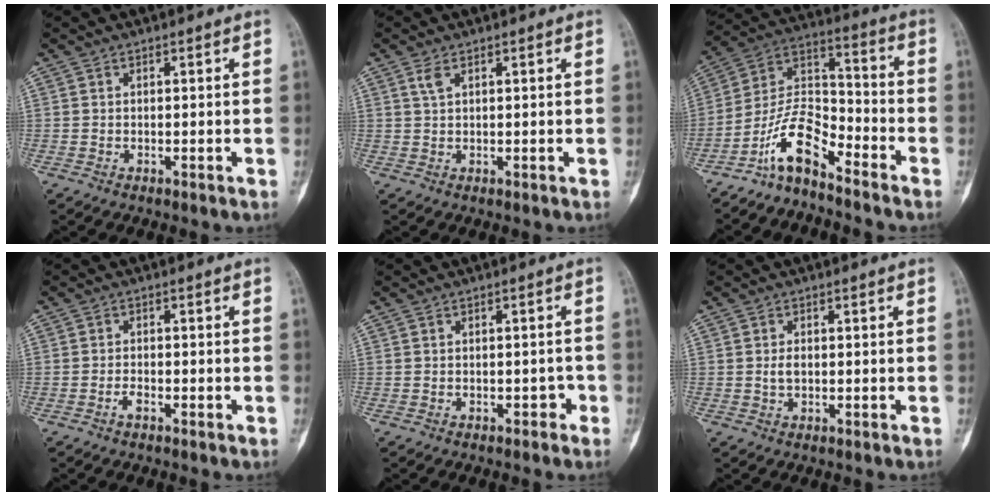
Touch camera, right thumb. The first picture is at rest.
{"total": 1.6, "force": [0.9, 0.6, 1.2], "torque": [-0.031, 0.004, 0.023]}
{"total": 10.6, "force": [-7.8, 3.8, 6.1], "torque": [-0.112, 0.087, -0.159]}
{"total": 1.5, "force": [-1.0, 0.6, 1.0], "torque": [-0.018, 0.005, -0.020]}
{"total": 1.7, "force": [-1.0, 1.1, 0.9], "torque": [-0.006, 0.012, -0.013]}
{"total": 1.8, "force": [0.0, 1.1, 1.4], "torque": [-0.028, 0.000, -0.001]}